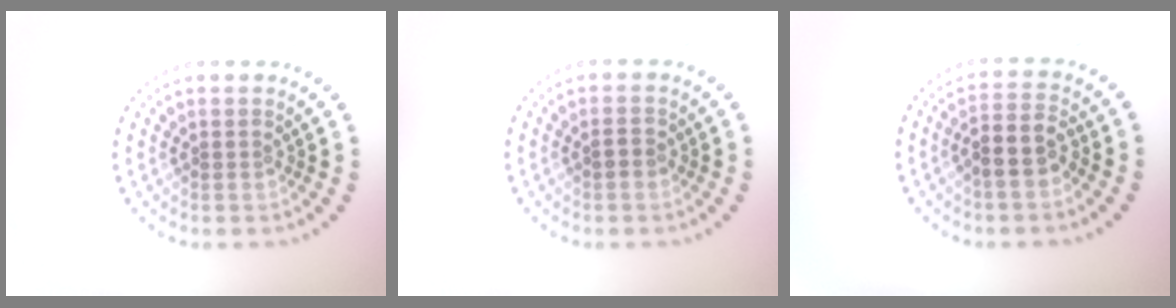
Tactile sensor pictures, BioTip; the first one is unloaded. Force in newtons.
{"total": 0.7, "press": 0.6, "slide": 0.4}
{"total": 3.0, "press": 2.8, "slide": 1.3}